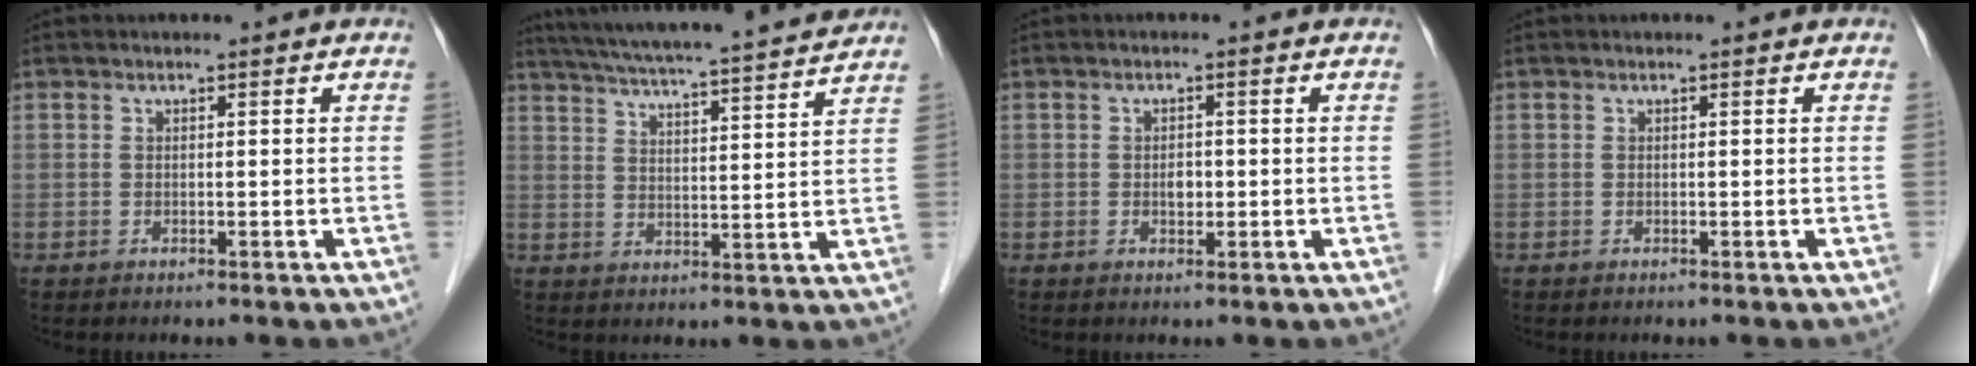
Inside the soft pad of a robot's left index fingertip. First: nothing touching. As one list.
[{"total": 19.1, "force": [17.2, -0.1, 8.2], "torque": [-0.145, 0.009, 0.242]}, {"total": 1.6, "force": [-0.3, 1.1, 1.2], "torque": [-0.018, 0.003, -0.002]}, {"total": 0.0}]